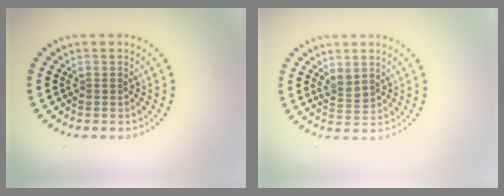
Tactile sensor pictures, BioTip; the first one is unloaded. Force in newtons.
{"total": 1.5, "press": 1.3, "slide": 0.7}